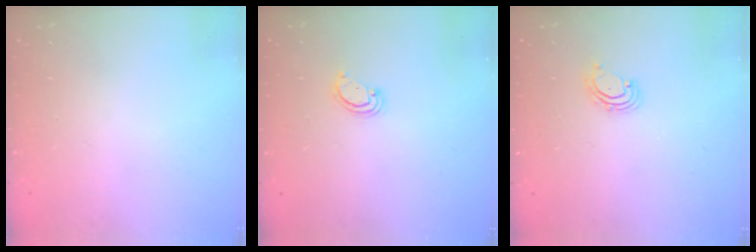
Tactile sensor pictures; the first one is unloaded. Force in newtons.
{"total": 2.3, "press": 2.3, "slide": 0.3}
{"total": 2.8, "press": 2.8, "slide": 0.2}